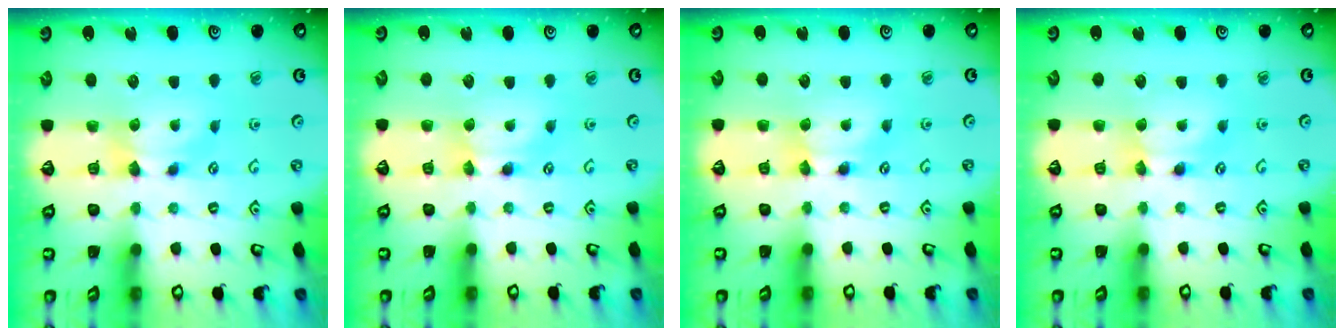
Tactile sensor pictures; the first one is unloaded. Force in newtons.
{"total": 1.8, "press": 1.8, "slide": 0.1}
{"total": 1.2, "press": 1.2, "slide": 0.2}
{"total": 1.7, "press": 1.7, "slide": 0.2}